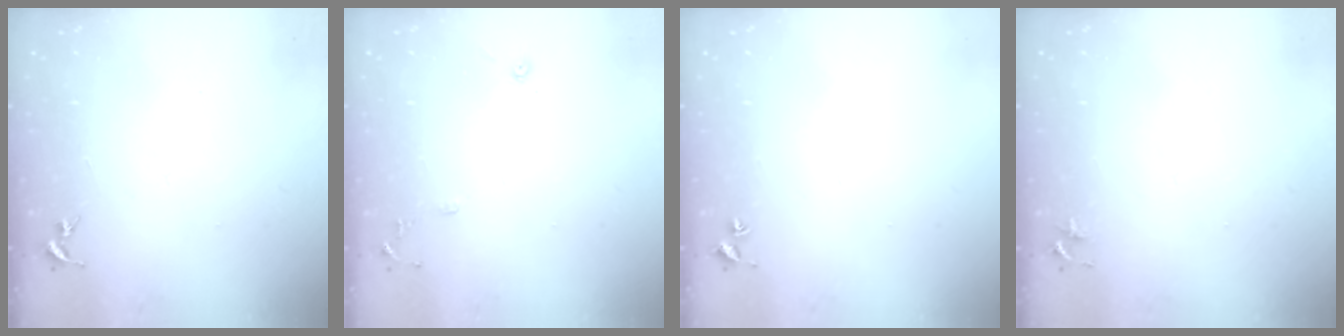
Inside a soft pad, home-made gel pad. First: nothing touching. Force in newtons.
{"total": 6.0, "press": 5.9, "slide": 0.8}
{"total": 1.7, "press": 1.7, "slide": 0.2}
{"total": 3.2, "press": 3.2, "slide": 0.4}